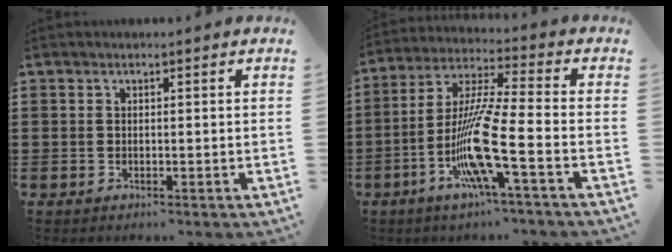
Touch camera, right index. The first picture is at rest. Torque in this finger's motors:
{"motor_torque": [2.14, 0.00, 0.71, 0.14]}